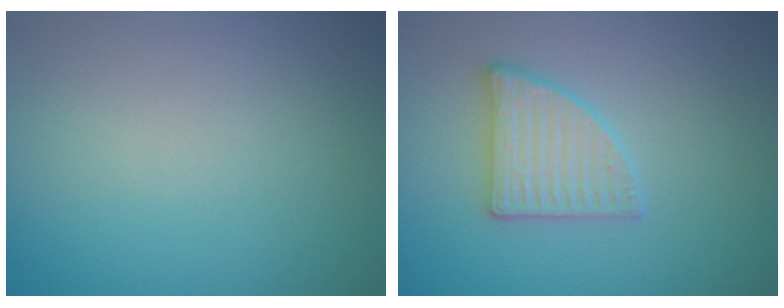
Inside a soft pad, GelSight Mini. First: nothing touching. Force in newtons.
{"total": 2.8, "press": 2.8, "slide": 0.4}